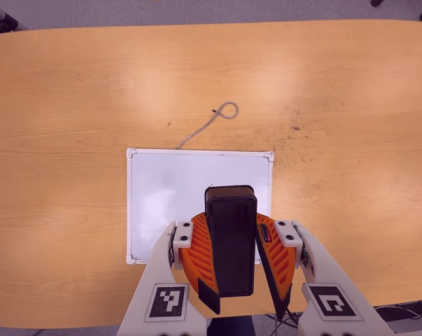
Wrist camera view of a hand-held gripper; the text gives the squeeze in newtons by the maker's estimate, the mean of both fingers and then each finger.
{"total": 10.4, "left": 10.2, "right": 10.6}